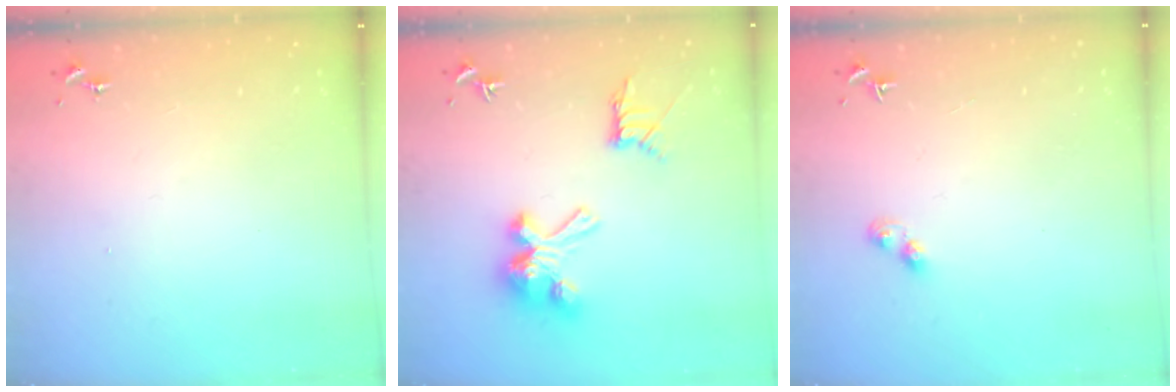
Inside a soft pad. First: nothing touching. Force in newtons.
{"total": 15.2, "press": 15.2, "slide": 0.9}
{"total": 3.3, "press": 3.3, "slide": 0.4}